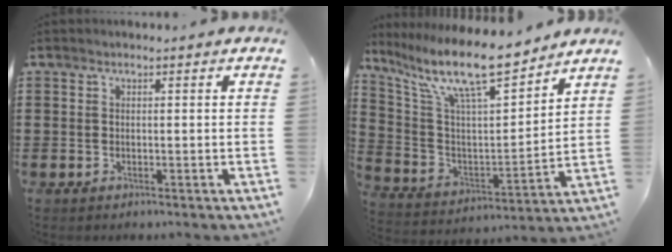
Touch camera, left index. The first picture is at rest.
{"total": 13.2, "force": [10.5, 2.3, 7.7], "torque": [-0.180, -0.058, 0.181]}